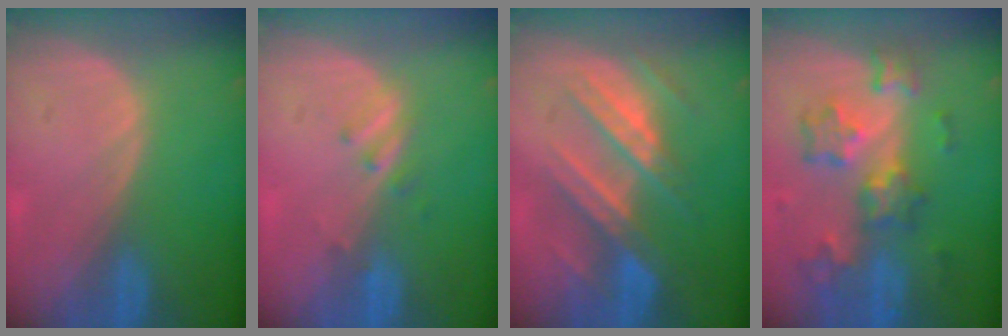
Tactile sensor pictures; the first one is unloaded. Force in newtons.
{"total": 2.5, "press": 2.2, "slide": 1.2}
{"total": 8.3, "press": 8.0, "slide": 2.0}
{"total": 8.7, "press": 7.7, "slide": 4.1}